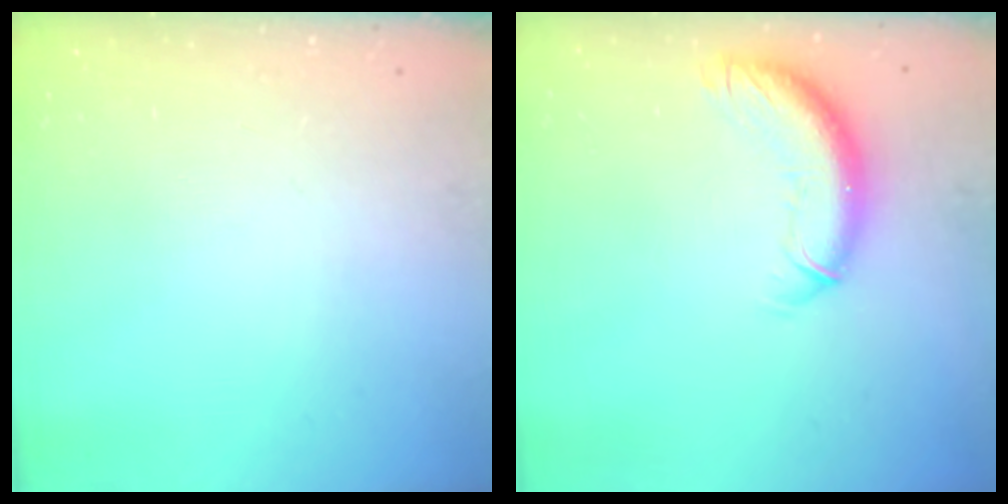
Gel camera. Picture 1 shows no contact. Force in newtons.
{"total": 11.5, "press": 11.2, "slide": 2.6}